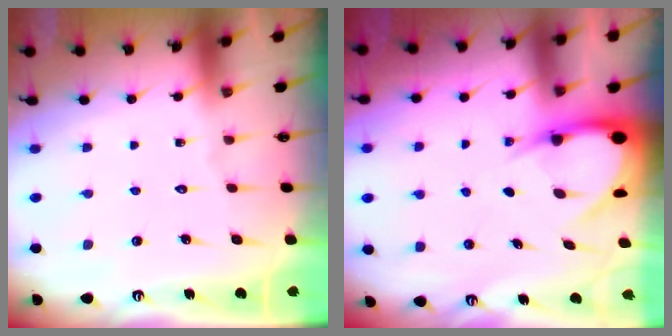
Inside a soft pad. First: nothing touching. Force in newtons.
{"total": 6.0, "press": 6.0, "slide": 0.6}